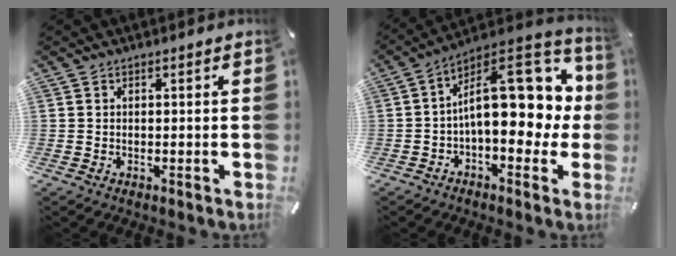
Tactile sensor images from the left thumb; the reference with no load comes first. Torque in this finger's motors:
{"motor_torque": [1.70, 3.31, 0.61, 0.24, 0.57]}